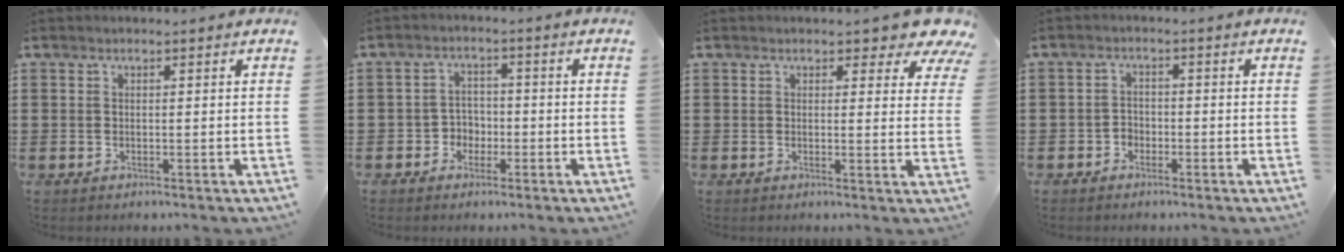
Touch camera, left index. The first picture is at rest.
{"total": 3.0, "force": [-1.7, 2.3, 0.7], "torque": [-0.024, 0.007, -0.040]}
{"total": 4.0, "force": [3.3, 1.4, 1.8], "torque": [-0.026, -0.014, 0.053]}
{"total": 1.8, "force": [-1.4, 1.2, 0.1], "torque": [-0.010, 0.002, -0.032]}